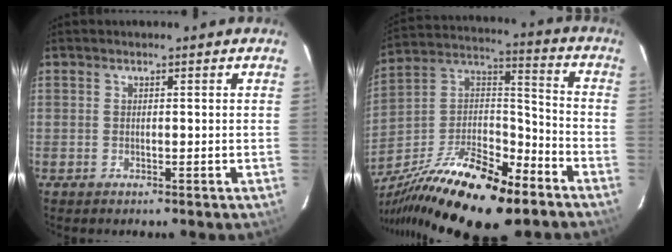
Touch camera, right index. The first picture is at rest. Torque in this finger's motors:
{"motor_torque": [1.13, -1.01, 1.05, 0.19]}